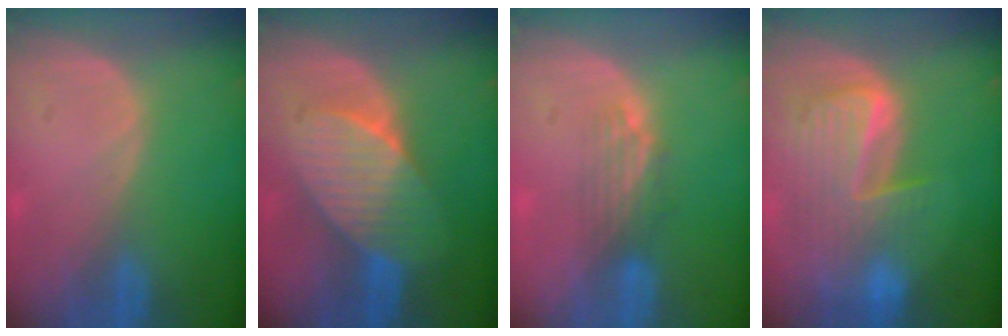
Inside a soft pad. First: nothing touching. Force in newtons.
{"total": 7.3, "press": 7.3, "slide": 1.0}
{"total": 3.3, "press": 2.8, "slide": 1.6}
{"total": 9.8, "press": 8.4, "slide": 5.0}